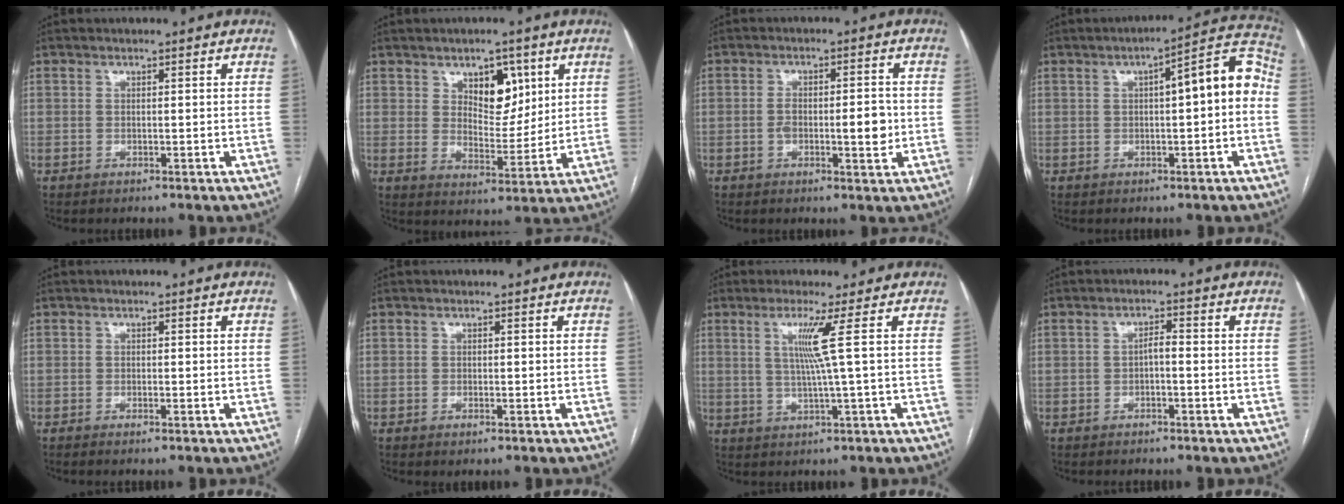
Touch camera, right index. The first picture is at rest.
{"total": 7.5, "force": [3.5, 4.1, 5.2], "torque": [-0.075, 0.001, 0.062]}
{"total": 6.2, "force": [-1.0, 1.9, 5.8], "torque": [-0.098, 0.003, -0.014]}
{"total": 9.6, "force": [0.5, 2.0, 9.4], "torque": [-0.121, 0.039, 0.004]}
{"total": 0.7, "force": [-0.5, -0.1, 0.4], "torque": [-0.009, 0.000, -0.009]}
{"total": 0.6, "force": [-0.4, 0.2, 0.5], "torque": [-0.005, -0.001, -0.004]}
{"total": 4.8, "force": [1.2, -1.9, 4.3], "torque": [-0.085, -0.008, 0.028]}
{"total": 1.2, "force": [-0.3, 0.4, 1.1], "torque": [-0.017, 0.005, -0.005]}